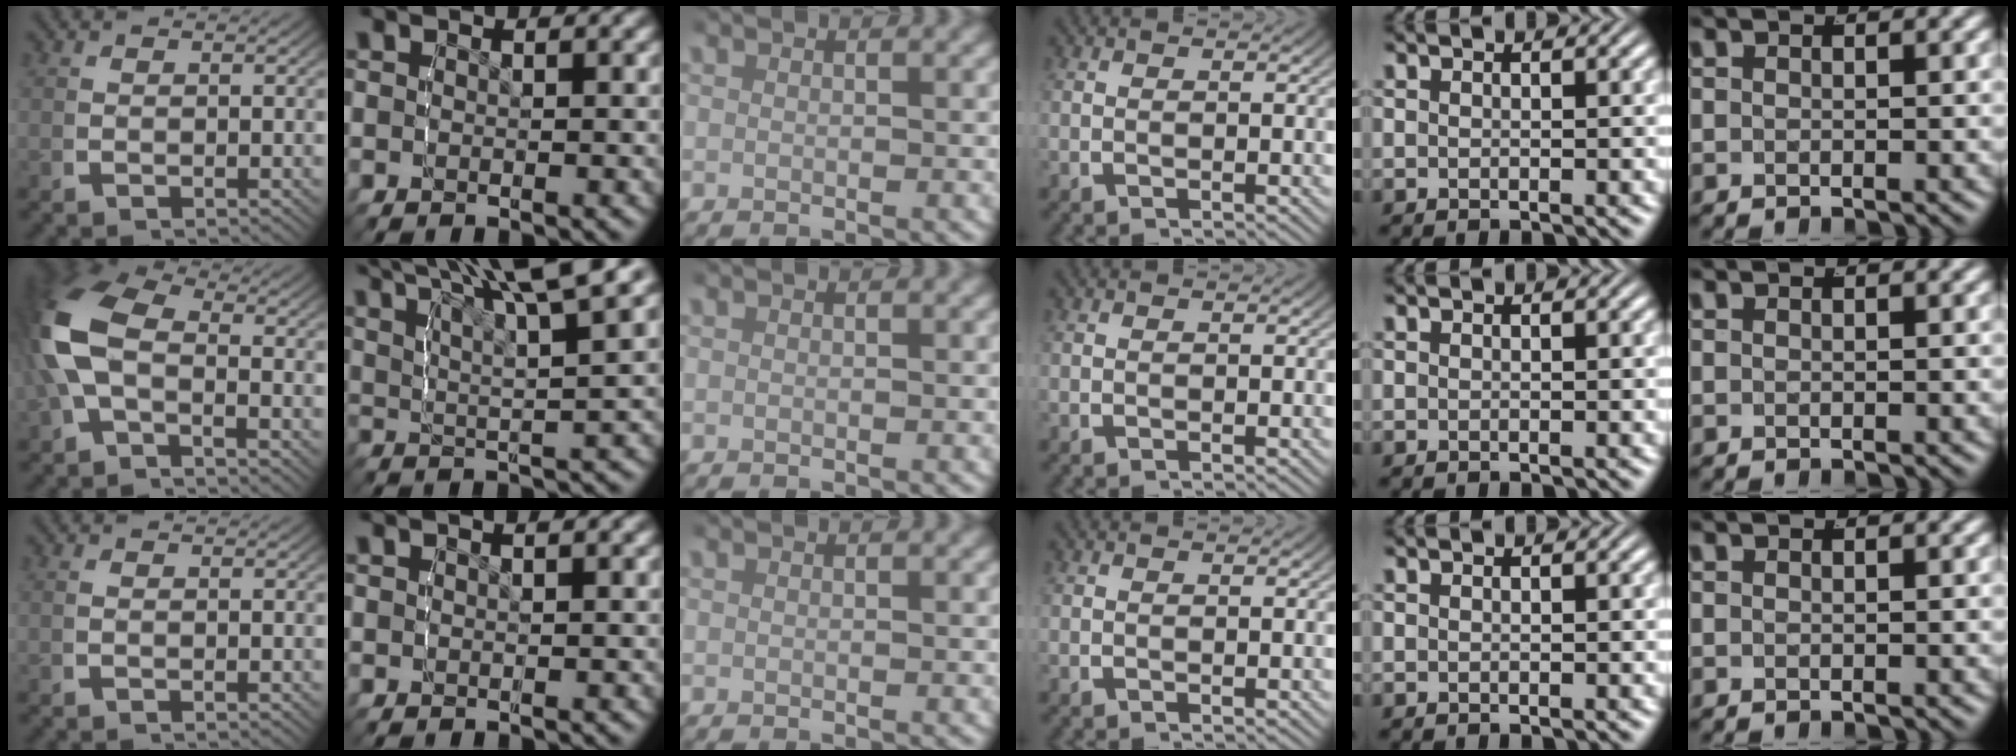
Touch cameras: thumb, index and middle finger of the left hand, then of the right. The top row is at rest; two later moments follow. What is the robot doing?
{"motion": "lift_and_place", "object": "markers"}